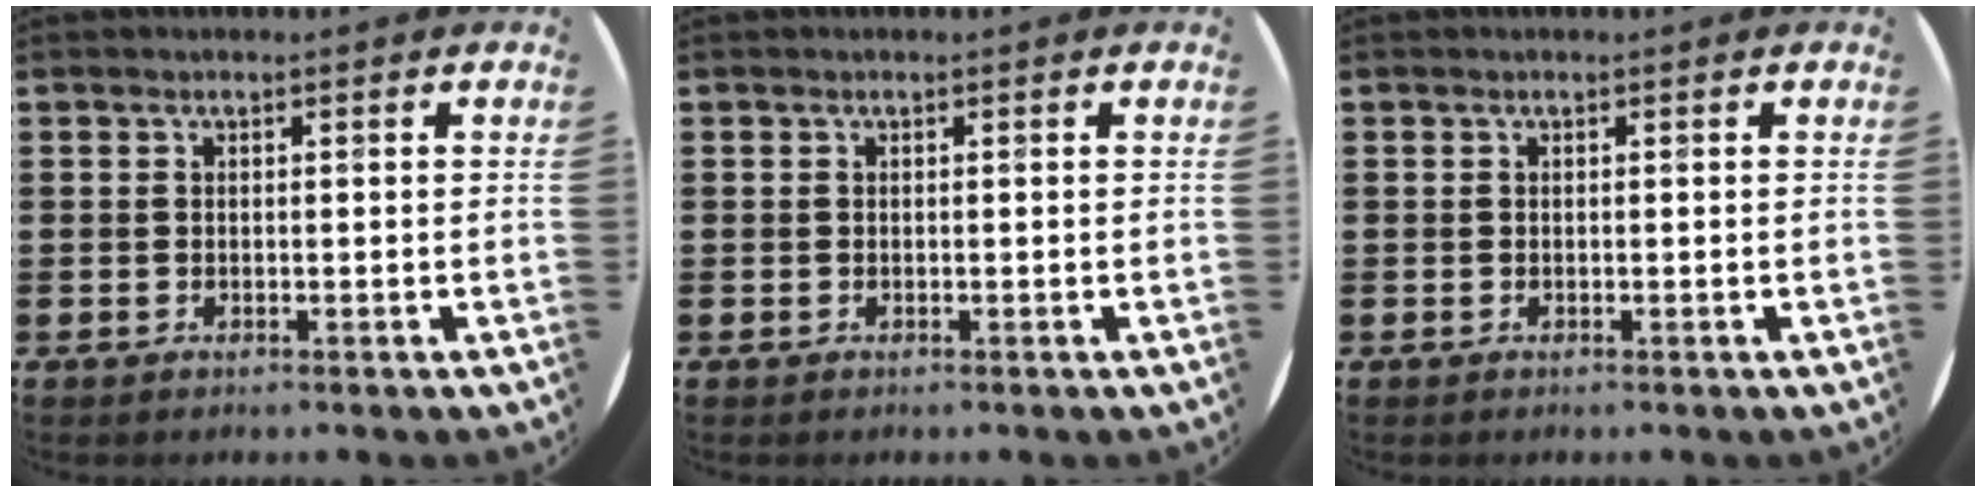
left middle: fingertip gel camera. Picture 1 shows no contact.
{"total": 0.0}
{"total": 0.0}